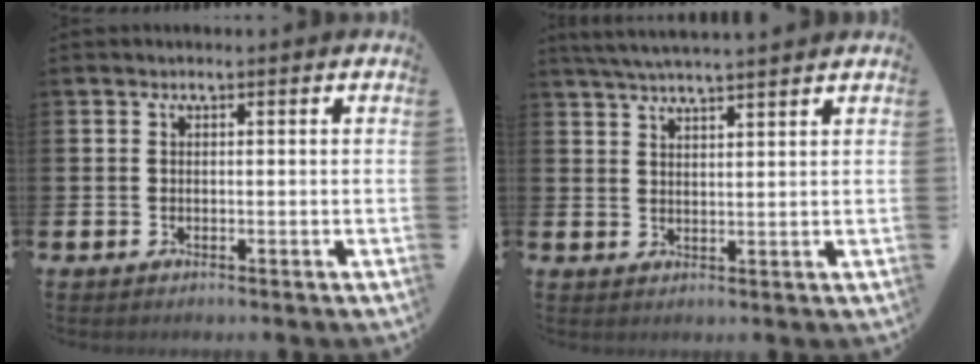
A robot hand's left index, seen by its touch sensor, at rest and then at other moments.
{"total": 4.3, "force": [4.1, -0.2, 1.2], "torque": [-0.038, -0.010, 0.076]}